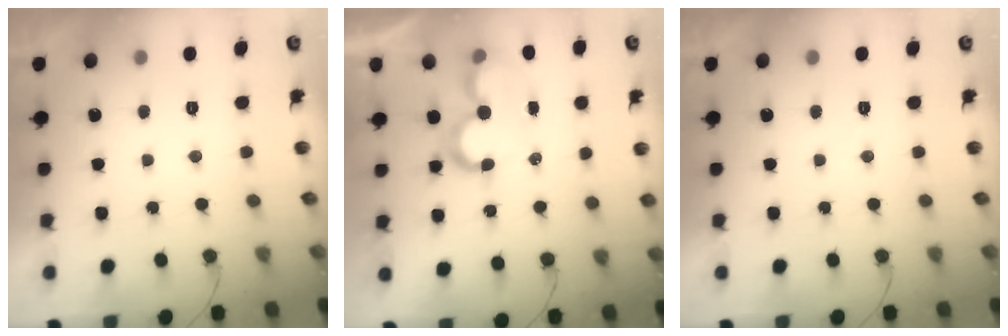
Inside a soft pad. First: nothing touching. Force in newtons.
{"total": 8.8, "press": 8.8, "slide": 0.7}
{"total": 0.0}